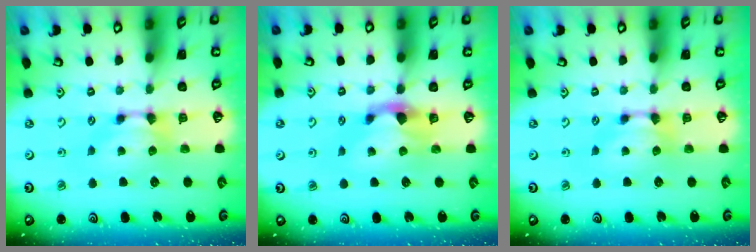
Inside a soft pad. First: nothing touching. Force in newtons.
{"total": 1.7, "press": 1.0, "slide": 1.4}
{"total": 0.0}